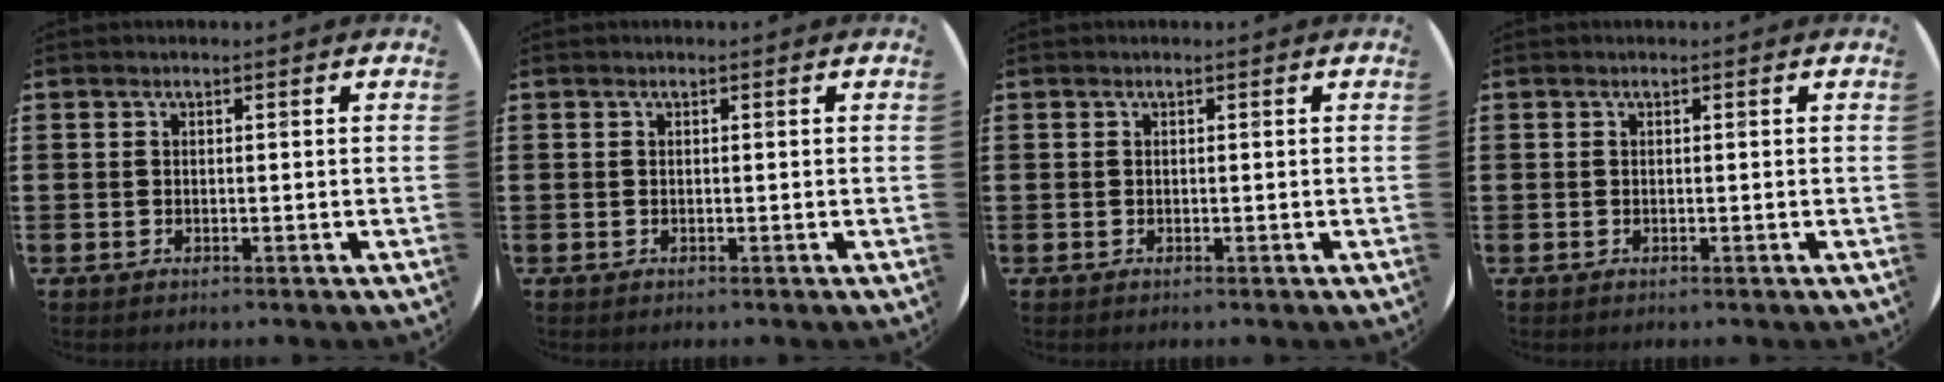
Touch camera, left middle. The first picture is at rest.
{"total": 0.0}
{"total": 0.0}
{"total": 0.0}